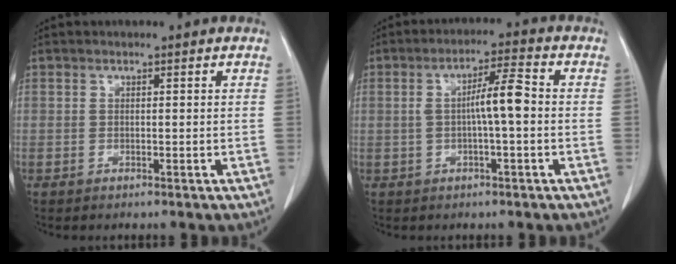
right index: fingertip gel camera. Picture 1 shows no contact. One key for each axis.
{"total": 5.9, "fx": -0.3, "fy": 0.6, "fz": 5.9, "tx": -0.100, "ty": 0.016, "tz": -0.005}